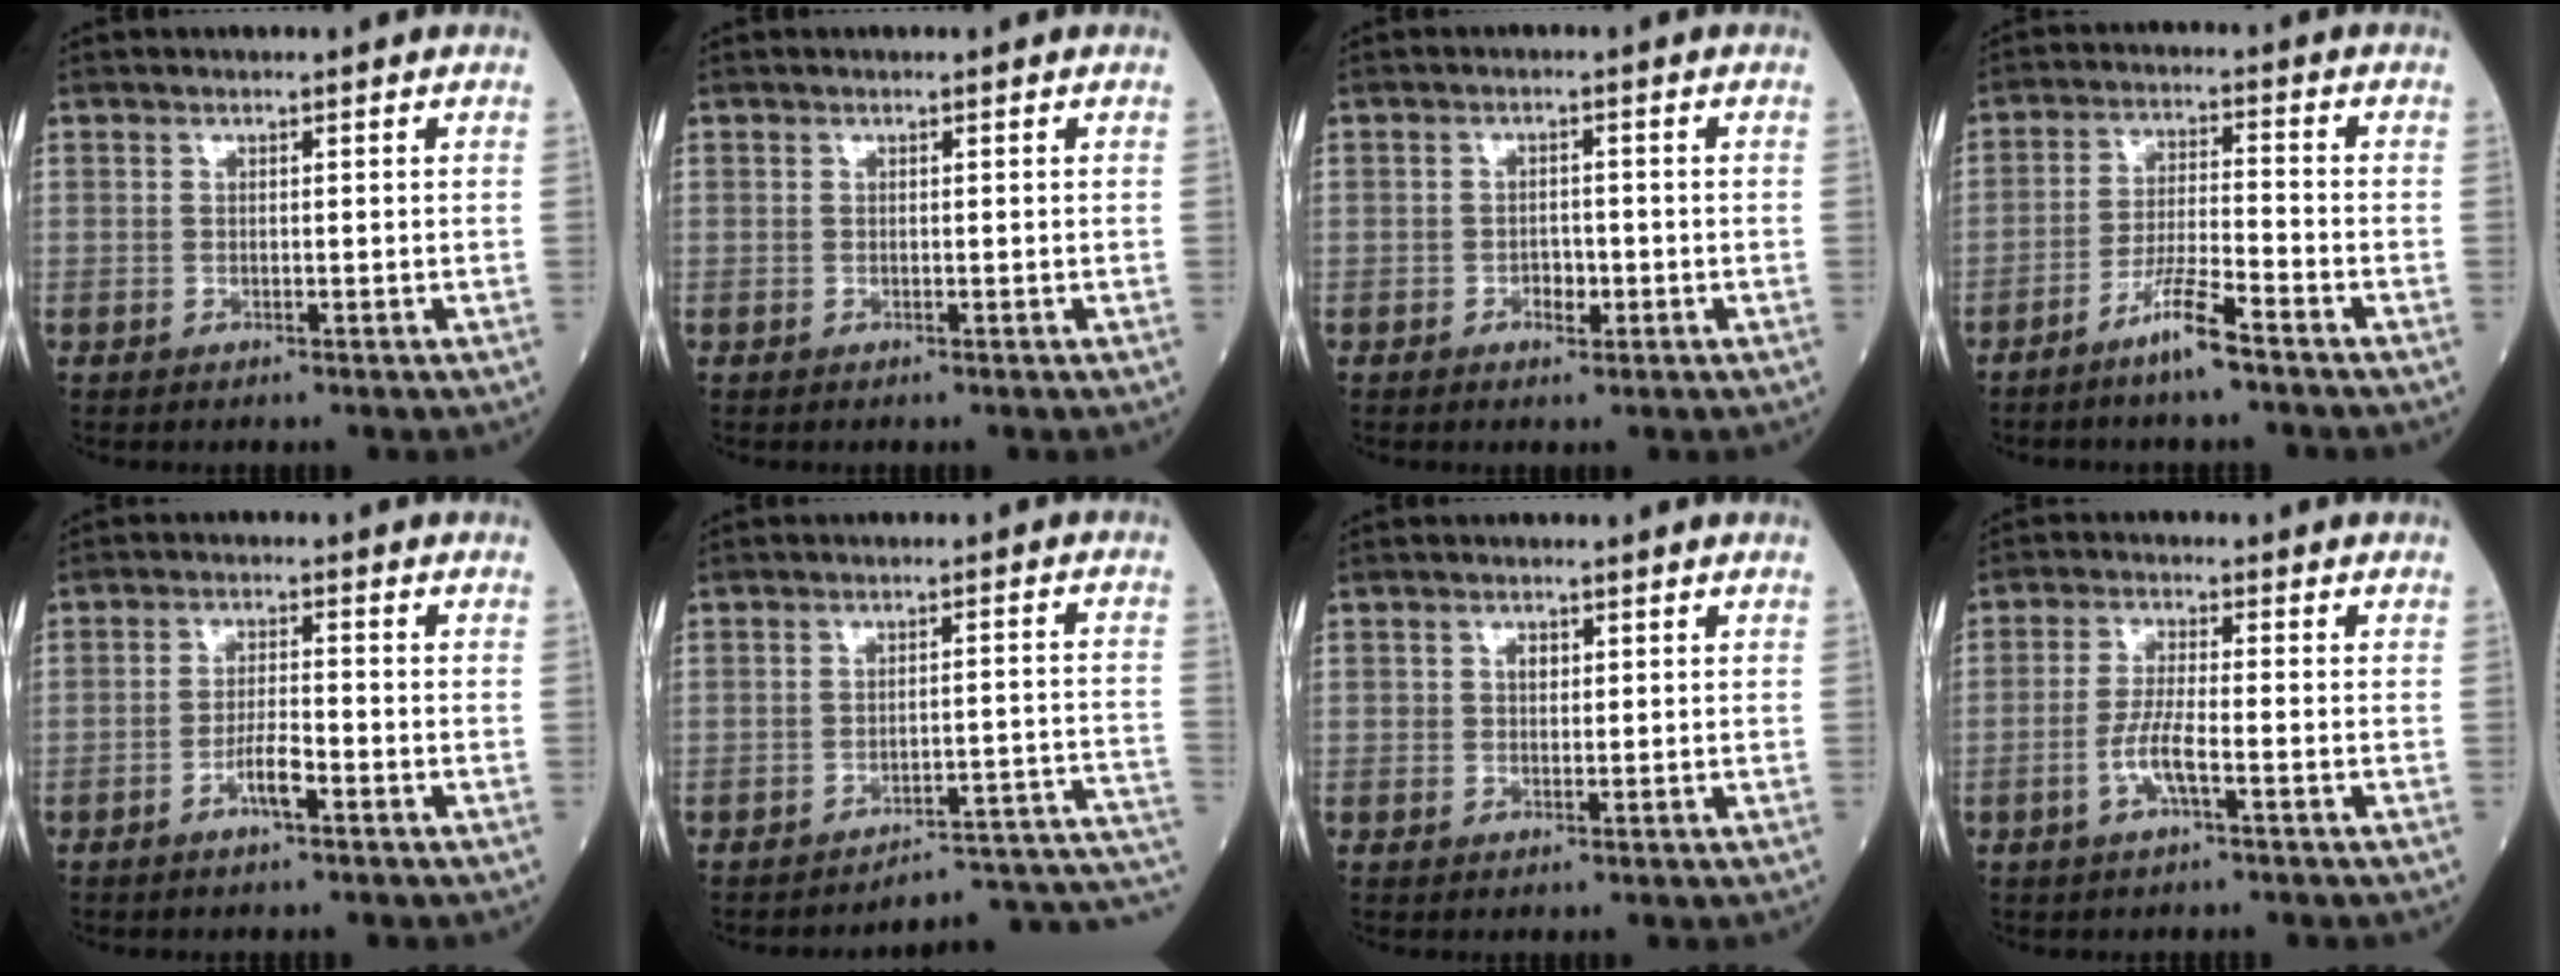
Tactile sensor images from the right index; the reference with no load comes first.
{"total": 0.0}
{"total": 2.2, "force": [-0.9, 1.3, 1.6], "torque": [-0.019, 0.006, -0.013]}
{"total": 6.8, "force": [-4.8, 0.0, 4.7], "torque": [-0.090, -0.009, -0.096]}
{"total": 3.8, "force": [-2.1, 0.6, 3.1], "torque": [-0.058, 0.003, -0.040]}
{"total": 14.1, "force": [-14.0, -1.1, 1.6], "torque": [0.016, 0.028, -0.169]}
{"total": 1.5, "force": [0.4, 1.0, 1.0], "torque": [-0.018, 0.002, 0.006]}
{"total": 4.8, "force": [-2.0, 0.5, 4.3], "torque": [-0.089, 0.000, -0.041]}